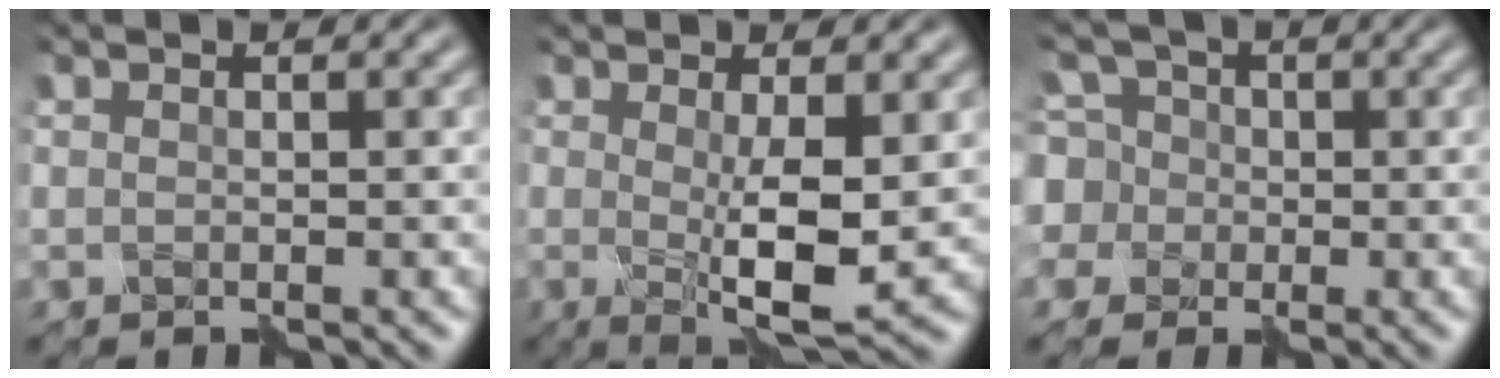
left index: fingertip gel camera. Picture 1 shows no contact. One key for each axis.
{"total": 4.7, "fx": -0.2, "fy": 1.0, "fz": 4.6, "tx": -0.072, "ty": -0.010, "tz": -0.001}
{"total": 8.0, "fx": 1.0, "fy": 7.5, "fz": 2.6, "tx": -0.077, "ty": 0.039, "tz": -0.007}